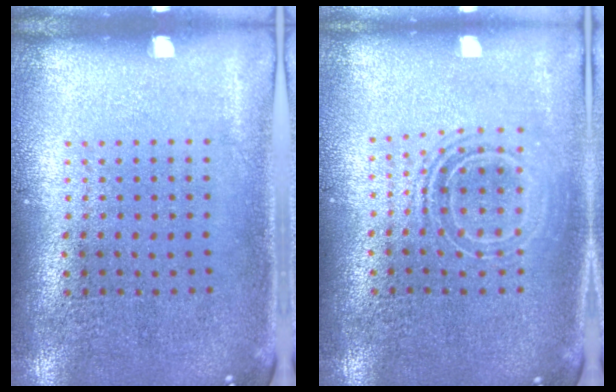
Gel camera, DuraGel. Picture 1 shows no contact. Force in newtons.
{"total": 1.7, "press": 1.3, "slide": 1.0}